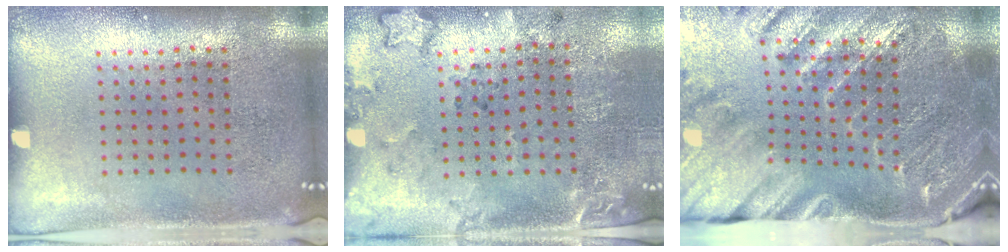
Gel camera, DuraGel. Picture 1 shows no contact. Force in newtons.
{"total": 2.0, "press": 1.5, "slide": 1.4}
{"total": 2.9, "press": 2.9, "slide": 0.5}